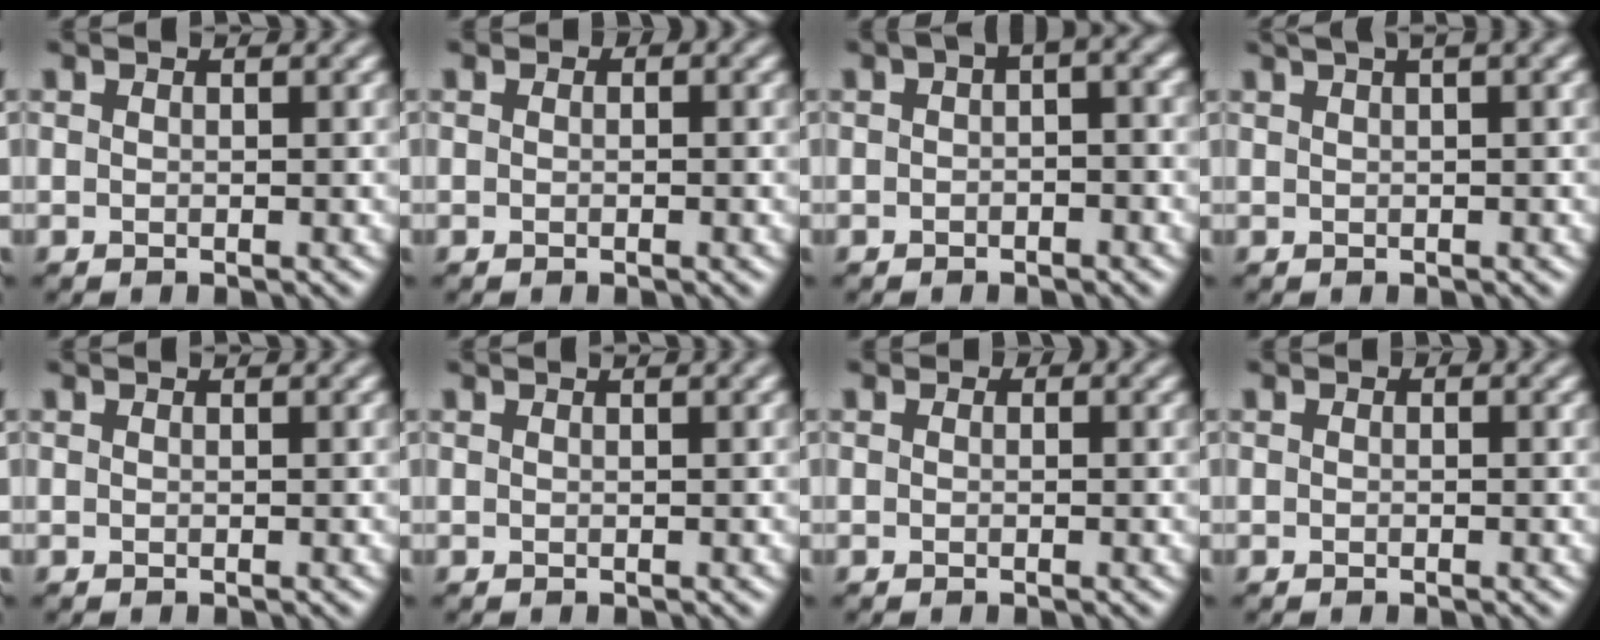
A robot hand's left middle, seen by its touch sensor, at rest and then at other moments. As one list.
[{"total": 1.2, "force": [0.6, 0.7, 0.7], "torque": [-0.003, 0.007, 0.000]}, {"total": 5.1, "force": [1.8, 2.0, 4.3], "torque": [-0.047, 0.023, 0.016]}, {"total": 6.4, "force": [4.0, 2.5, 4.3], "torque": [-0.039, 0.048, 0.038]}, {"total": 0.0}, {"total": 1.4, "force": [0.9, 0.6, 1.0], "torque": [0.001, 0.008, -0.004]}, {"total": 0.7, "force": [0.5, 0.5, 0.3], "torque": [-0.001, 0.005, -0.003]}, {"total": 0.0}]